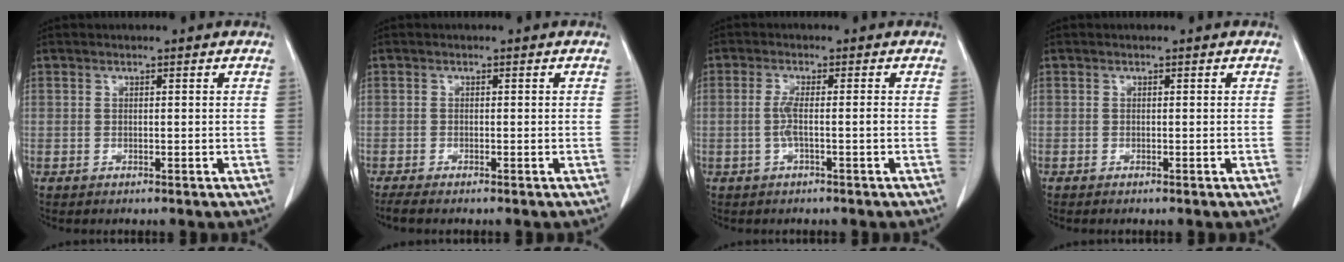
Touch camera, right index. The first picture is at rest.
{"total": 2.4, "force": [-2.0, 0.0, 1.3], "torque": [-0.021, -0.005, -0.030]}
{"total": 2.8, "force": [-0.7, -0.1, 2.7], "torque": [-0.055, 0.001, -0.012]}
{"total": 0.6, "force": [-0.5, 0.0, 0.3], "torque": [-0.007, -0.001, -0.007]}